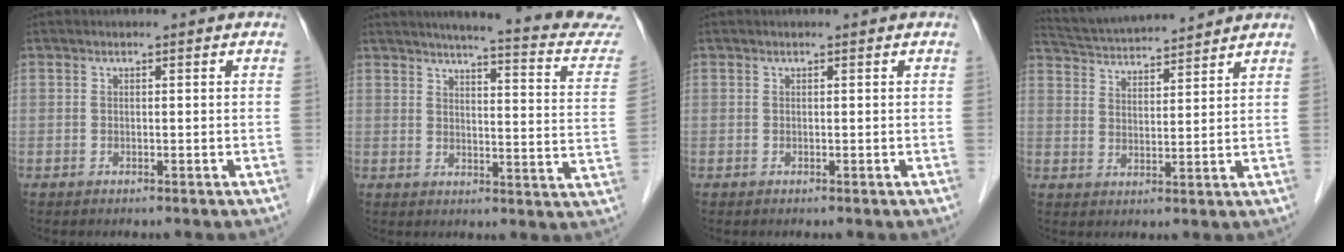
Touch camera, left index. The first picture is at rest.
{"total": 19.5, "force": [17.8, 0.5, 8.0], "torque": [-0.099, -0.063, 0.195]}
{"total": 0.0}
{"total": 12.1, "force": [11.4, 0.7, 3.9], "torque": [-0.080, 0.025, 0.186]}